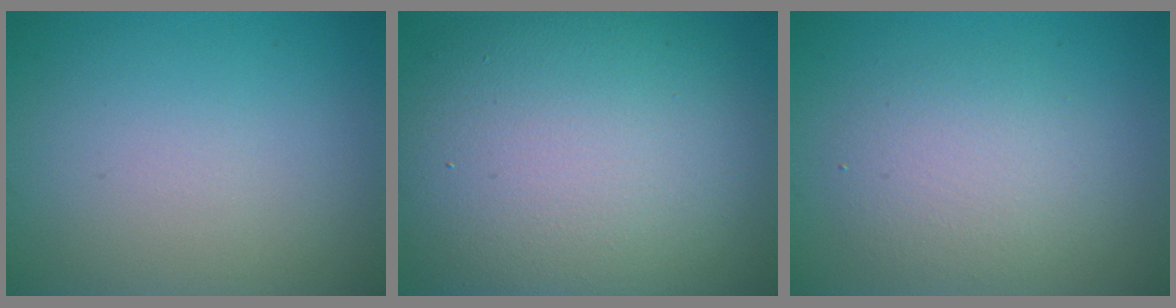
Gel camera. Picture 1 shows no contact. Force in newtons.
{"total": 14.9, "press": 14.9, "slide": 0.8}
{"total": 2.0, "press": 2.0, "slide": 0.2}